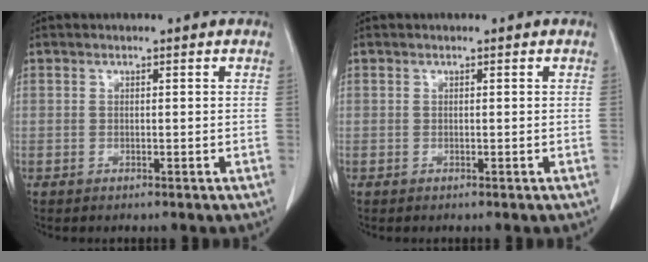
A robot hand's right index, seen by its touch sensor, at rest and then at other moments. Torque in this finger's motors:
{"motor_torque": [0.03, 0.07, -0.01, 0.01]}